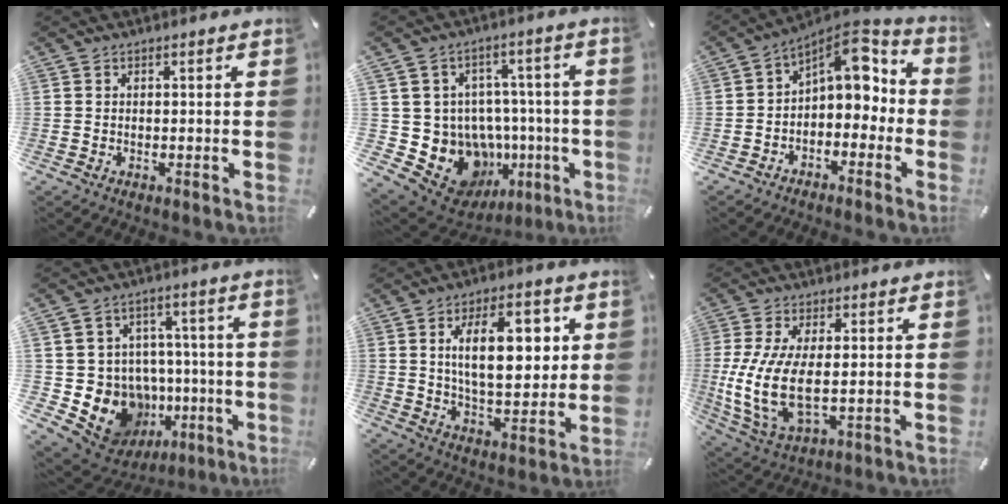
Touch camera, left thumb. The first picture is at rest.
{"total": 15.0, "force": [-5.2, 12.5, 6.3], "torque": [-0.102, 0.013, -0.057]}
{"total": 7.9, "force": [3.6, 5.3, 4.5], "torque": [-0.051, -0.042, 0.060]}
{"total": 14.5, "force": [-4.5, 12.6, 5.5], "torque": [-0.087, 0.018, -0.044]}
{"total": 16.6, "force": [4.6, 8.4, 13.5], "torque": [-0.205, 0.002, 0.070]}
{"total": 12.7, "force": [0.2, 5.6, 11.4], "torque": [-0.262, -0.023, 0.005]}